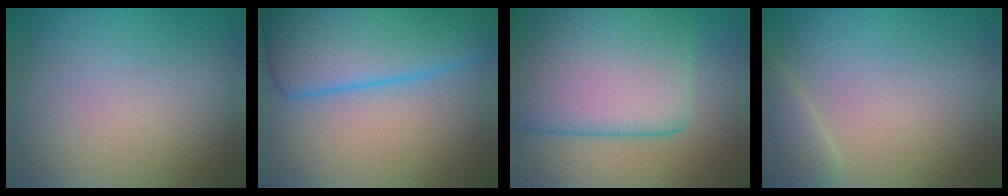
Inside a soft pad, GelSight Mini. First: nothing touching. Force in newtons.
{"total": 11.0, "press": 10.9, "slide": 0.4}
{"total": 14.3, "press": 14.3, "slide": 0.9}
{"total": 2.2, "press": 2.2, "slide": 0.2}